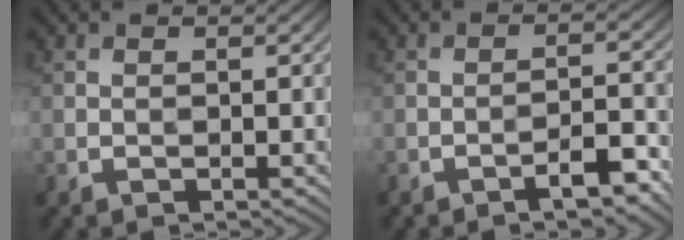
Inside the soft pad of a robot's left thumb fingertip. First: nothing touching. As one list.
[{"total": 4.0, "force": [-2.7, 0.8, 2.8], "torque": [-0.040, 0.015, -0.045]}]